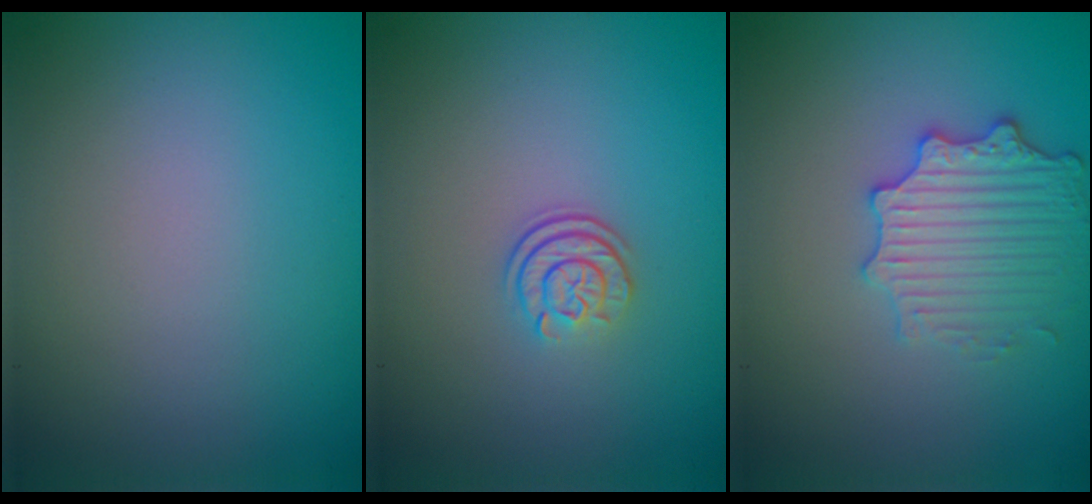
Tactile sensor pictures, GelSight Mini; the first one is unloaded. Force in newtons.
{"total": 2.4, "press": 1.8, "slide": 1.6}
{"total": 3.5, "press": 3.3, "slide": 1.0}